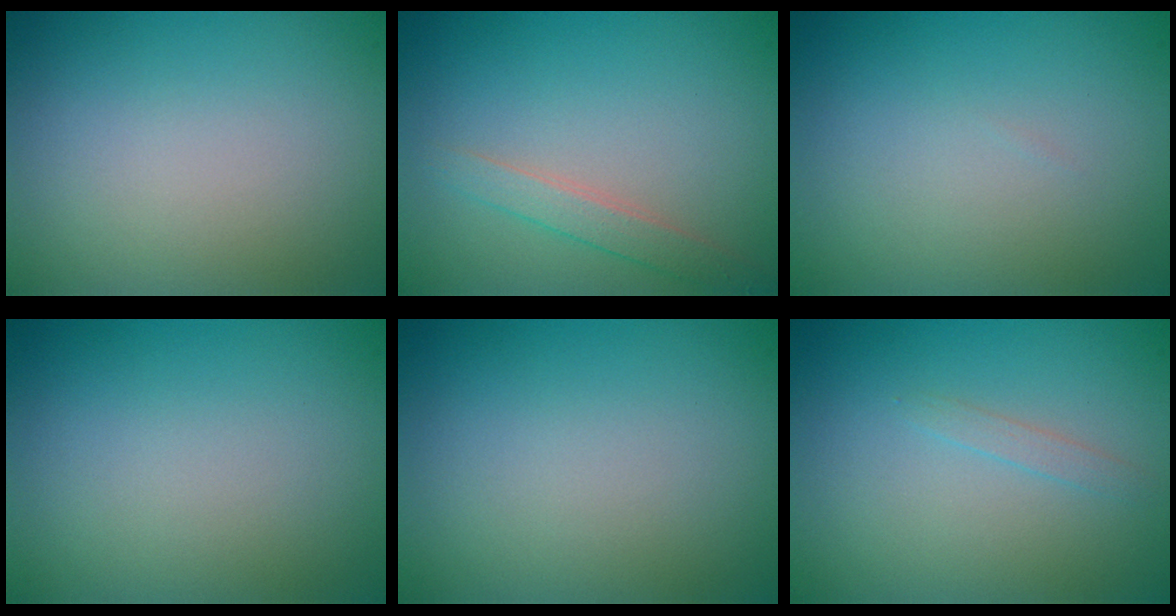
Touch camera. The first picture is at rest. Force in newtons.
{"total": 1.9, "press": 1.9, "slide": 0.0}
{"total": 0.0}
{"total": 0.0}
{"total": 0.0}
{"total": 0.8, "press": 0.8, "slide": 0.1}